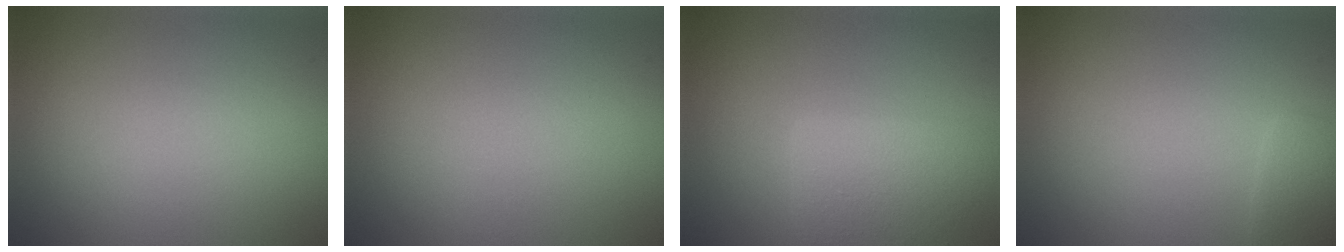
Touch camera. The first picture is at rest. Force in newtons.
{"total": 0.0}
{"total": 4.0, "press": 4.0, "slide": 0.1}
{"total": 1.4, "press": 1.4, "slide": 0.1}